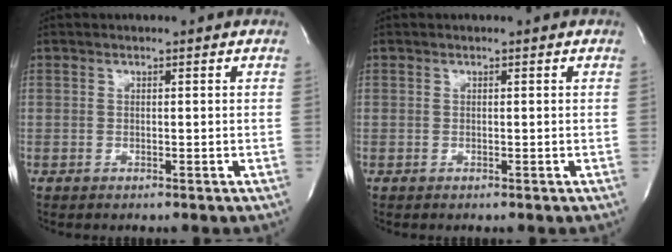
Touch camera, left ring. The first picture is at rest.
{"total": 0.0}